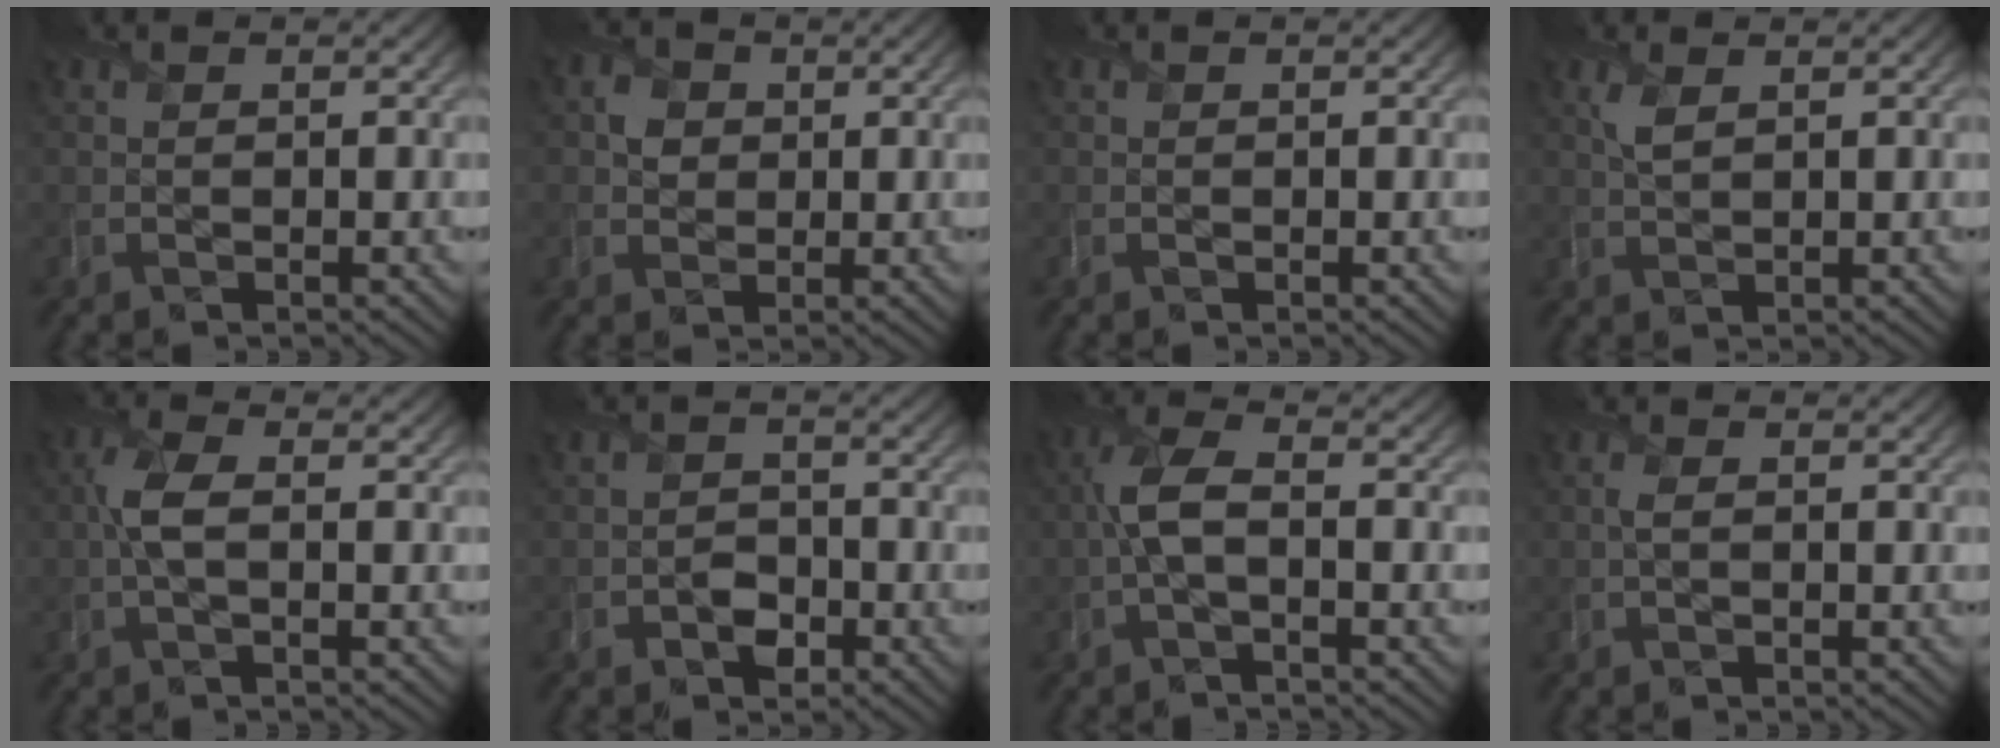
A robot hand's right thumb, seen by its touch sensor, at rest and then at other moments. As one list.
[{"total": 2.8, "force": [0.4, 2.6, 1.0], "torque": [-0.021, -0.001, 0.002]}, {"total": 0.0}, {"total": 2.1, "force": [1.0, 0.9, 1.7], "torque": [-0.047, 0.002, 0.022]}, {"total": 3.7, "force": [0.0, 1.4, 3.5], "torque": [-0.084, 0.008, -0.005]}, {"total": 2.7, "force": [-1.5, 1.9, 1.1], "torque": [-0.014, 0.000, -0.028]}, {"total": 4.6, "force": [-0.7, 1.7, 4.2], "torque": [-0.103, 0.009, -0.023]}, {"total": 1.2, "force": [0.1, 0.5, 1.1], "torque": [-0.030, 0.002, 0.000]}]